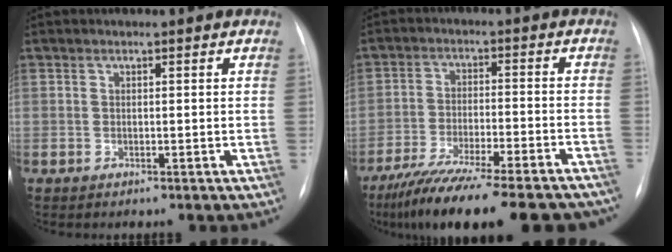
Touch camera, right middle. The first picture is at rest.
{"total": 22.9, "force": [-19.3, 3.5, 11.9], "torque": [-0.152, -0.025, -0.279]}